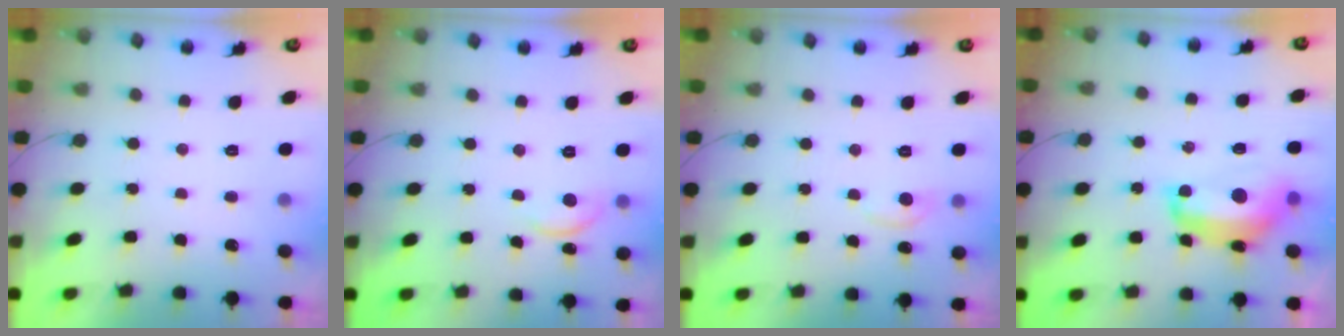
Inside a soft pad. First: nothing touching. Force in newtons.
{"total": 8.6, "press": 8.5, "slide": 0.8}
{"total": 7.0, "press": 7.0, "slide": 0.5}
{"total": 12.7, "press": 12.7, "slide": 1.2}